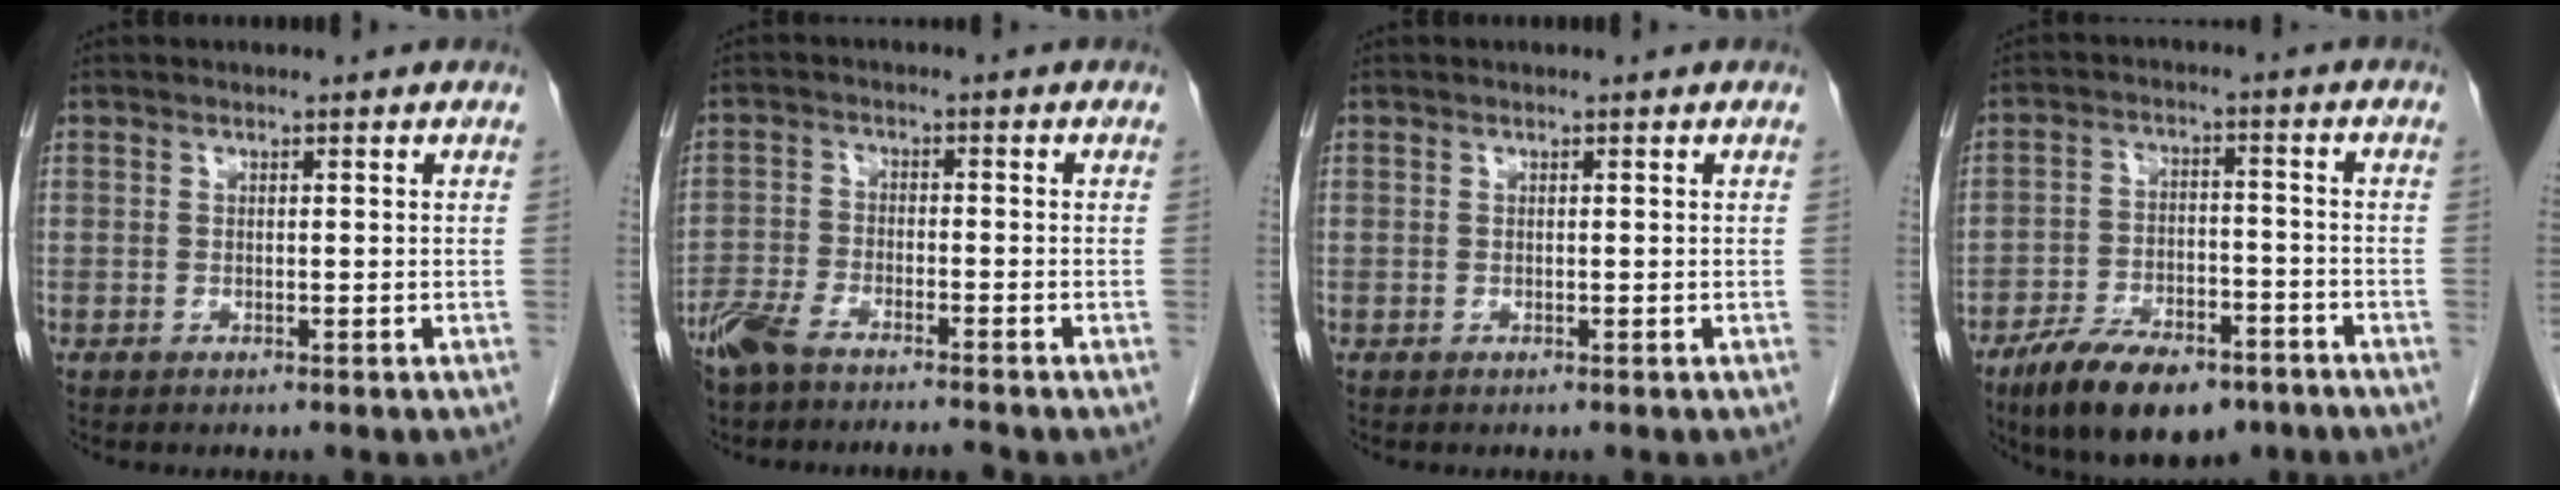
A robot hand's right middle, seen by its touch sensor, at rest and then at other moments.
{"total": 6.5, "force": [-5.7, 0.9, 3.0], "torque": [-0.061, -0.010, -0.106]}
{"total": 0.0}
{"total": 13.0, "force": [-9.1, 5.3, 7.6], "torque": [-0.125, -0.007, -0.149]}